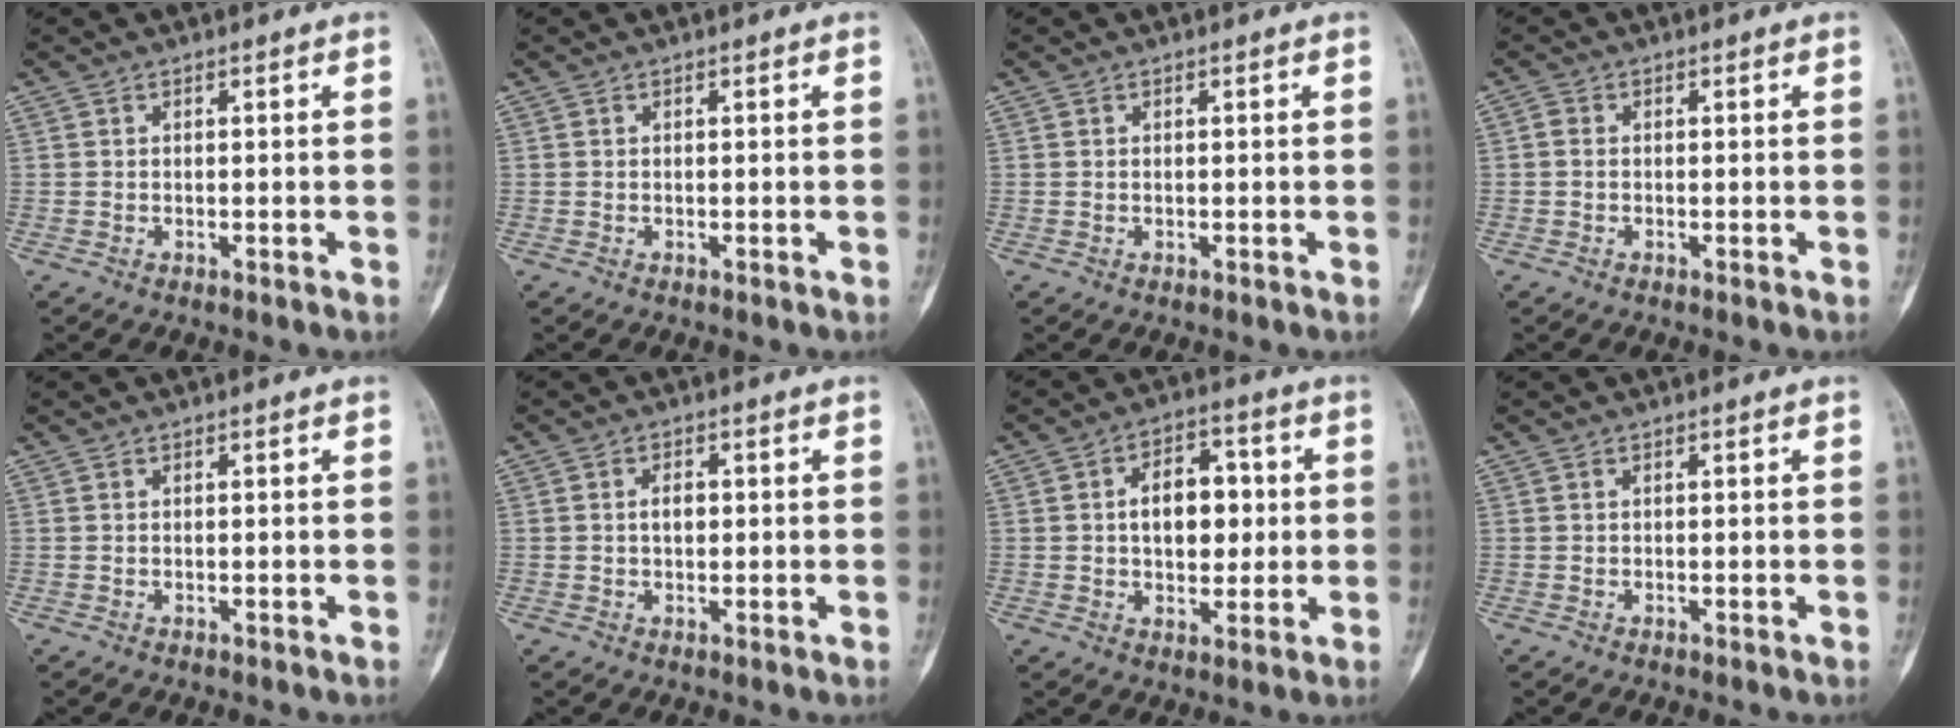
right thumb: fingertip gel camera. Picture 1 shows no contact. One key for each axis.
{"total": 0.0}
{"total": 0.0}
{"total": 1.3, "fx": 0.0, "fy": 1.0, "fz": 0.7, "tx": -0.010, "ty": 0.002, "tz": -0.002}
{"total": 0.0}
{"total": 2.6, "fx": 0.2, "fy": 1.6, "fz": 2.0, "tx": -0.027, "ty": 0.001, "tz": 0.003}
{"total": 10.7, "fx": 1.0, "fy": 6.8, "fz": 8.2, "tx": -0.088, "ty": 0.009, "tz": 0.016}
{"total": 0.0}